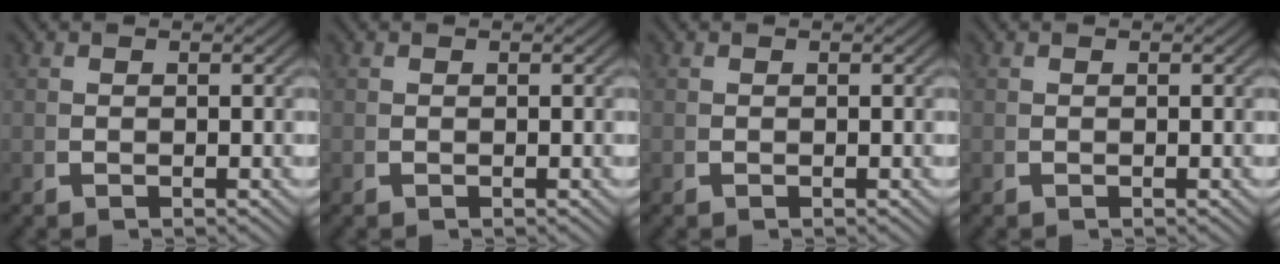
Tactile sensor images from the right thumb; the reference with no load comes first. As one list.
[{"total": 0.0}, {"total": 0.0}, {"total": 0.0}]